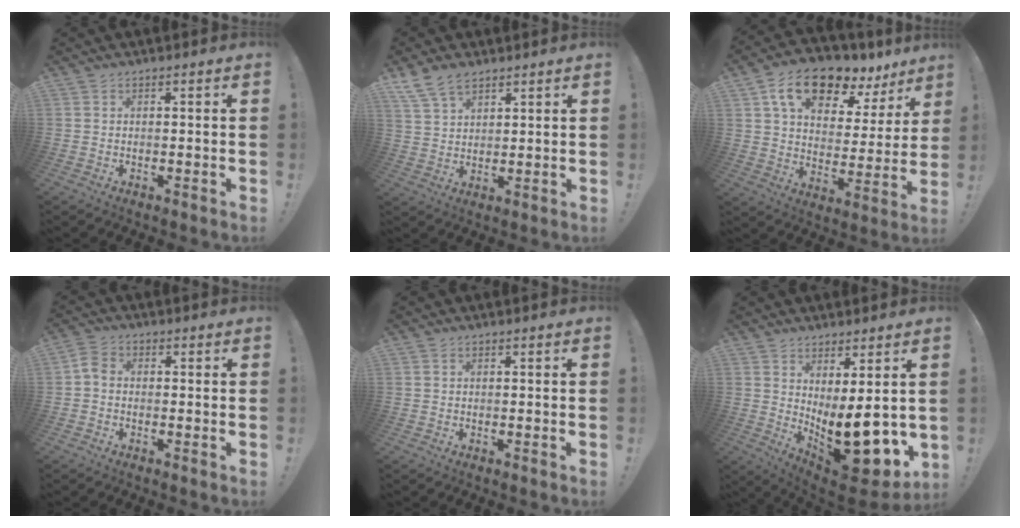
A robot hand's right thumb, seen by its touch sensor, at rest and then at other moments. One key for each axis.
{"total": 8.1, "fx": 6.0, "fy": 4.3, "fz": 3.3, "tx": -0.065, "ty": -0.026, "tz": 0.119}
{"total": 15.8, "fx": 10.2, "fy": 8.2, "fz": 8.8, "tx": -0.147, "ty": -0.058, "tz": 0.179}
{"total": 3.6, "fx": -0.5, "fy": 2.6, "fz": 2.4, "tx": -0.050, "ty": 0.010, "tz": -0.009}
{"total": 0.0}
{"total": 14.8, "fx": -1.3, "fy": 5.3, "fz": 13.8, "tx": -0.183, "ty": -0.036, "tz": -0.011}